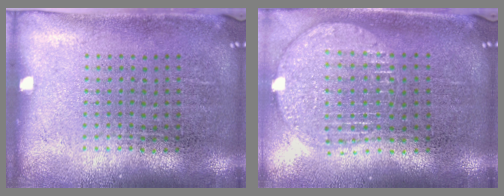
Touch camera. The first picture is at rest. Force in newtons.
{"total": 1.7, "press": 1.5, "slide": 0.9}